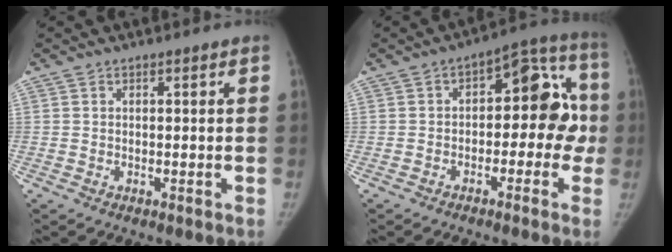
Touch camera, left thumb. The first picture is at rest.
{"total": 14.2, "force": [-1.4, 8.2, 11.5], "torque": [-0.091, 0.054, -0.028]}